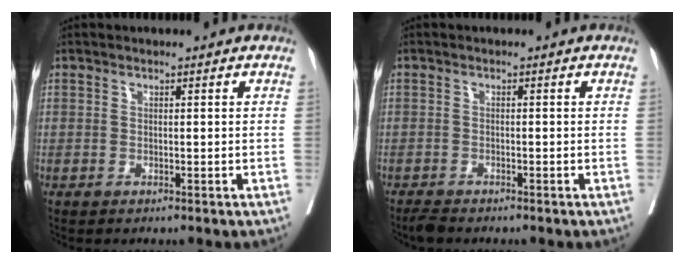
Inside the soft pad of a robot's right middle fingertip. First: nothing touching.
{"total": 1.6, "force": [-1.5, 0.2, 0.4], "torque": [-0.012, -0.006, -0.026]}